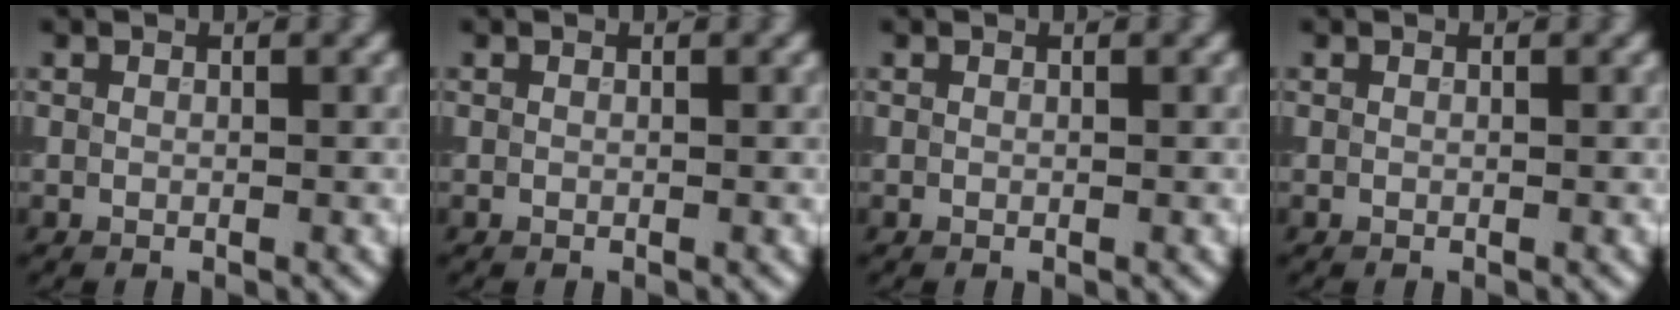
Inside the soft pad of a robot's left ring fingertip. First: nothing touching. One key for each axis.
{"total": 0.0}
{"total": 0.0}
{"total": 0.0}